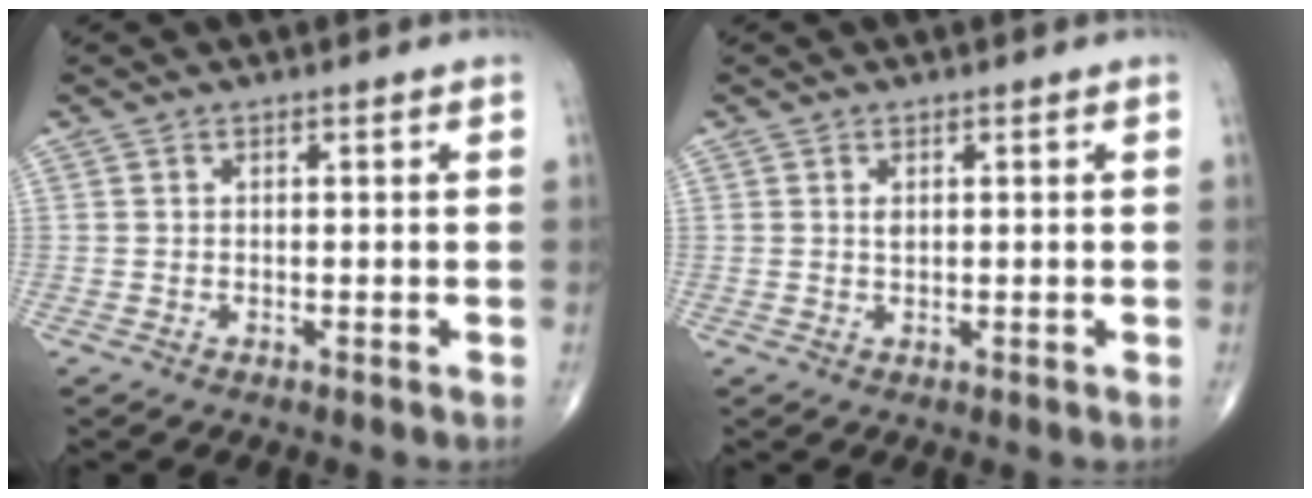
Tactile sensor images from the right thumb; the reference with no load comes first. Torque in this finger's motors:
{"motor_torque": [0.25, 0.00, 0.15, -0.09, 0.11]}